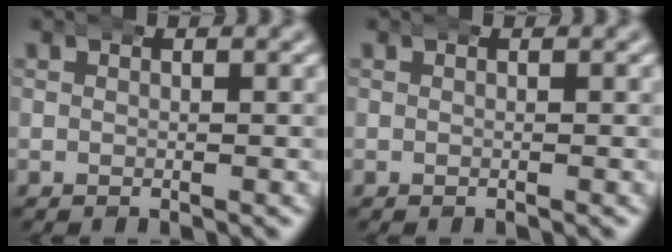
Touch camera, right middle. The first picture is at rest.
{"total": 0.0}